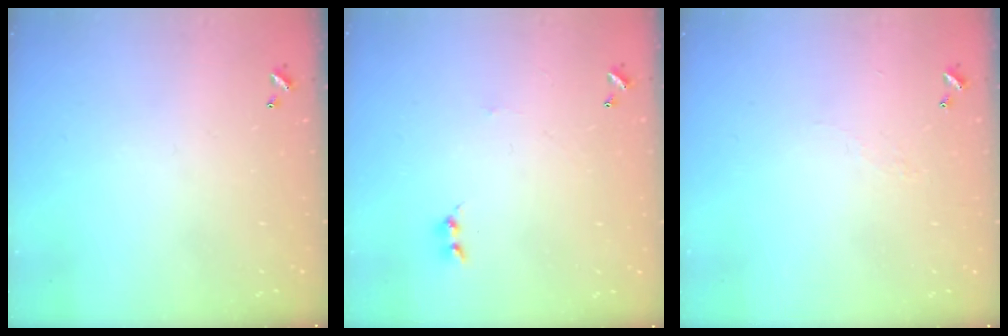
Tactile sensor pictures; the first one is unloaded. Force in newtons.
{"total": 0.0}
{"total": 3.1, "press": 3.0, "slide": 0.6}